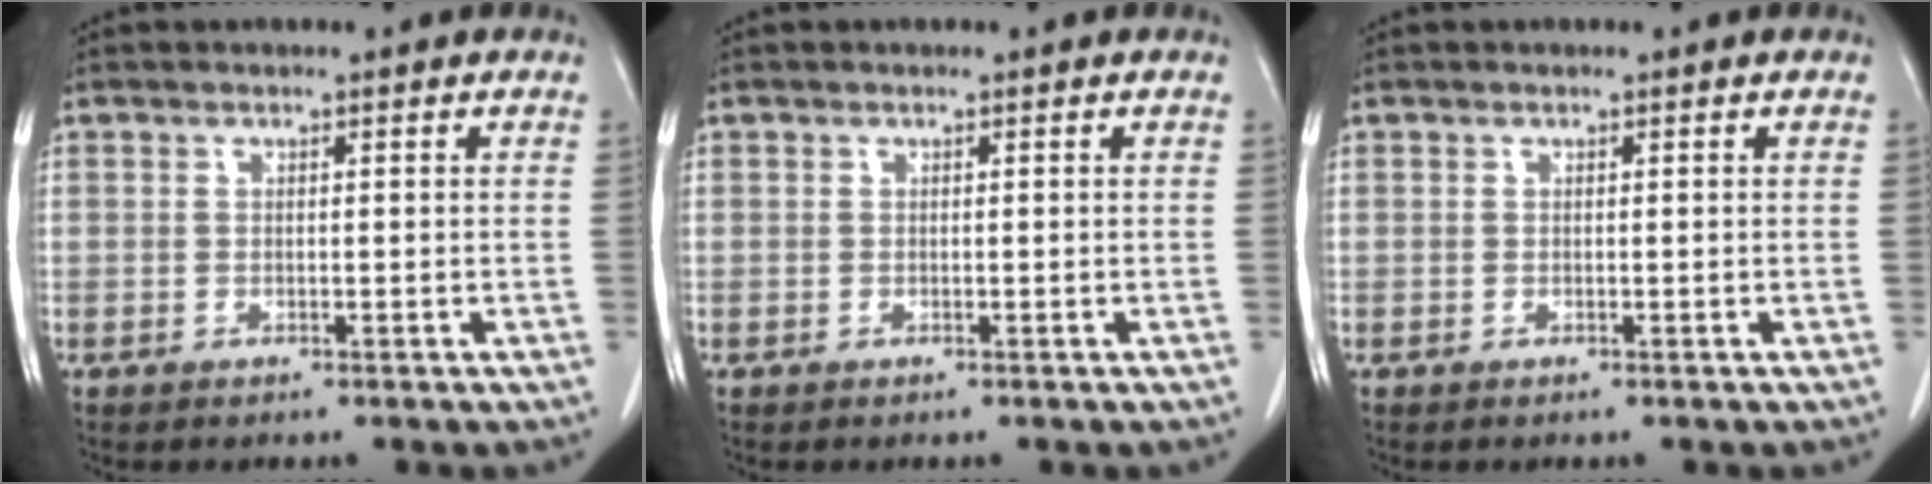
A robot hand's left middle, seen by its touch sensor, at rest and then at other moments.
{"total": 0.0}
{"total": 0.0}